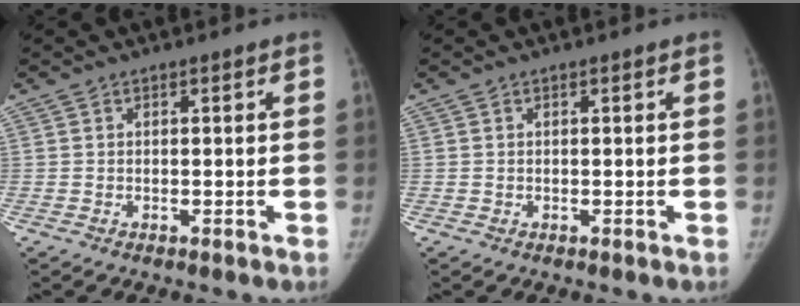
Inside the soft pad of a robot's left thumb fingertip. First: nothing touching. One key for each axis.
{"total": 0.0}